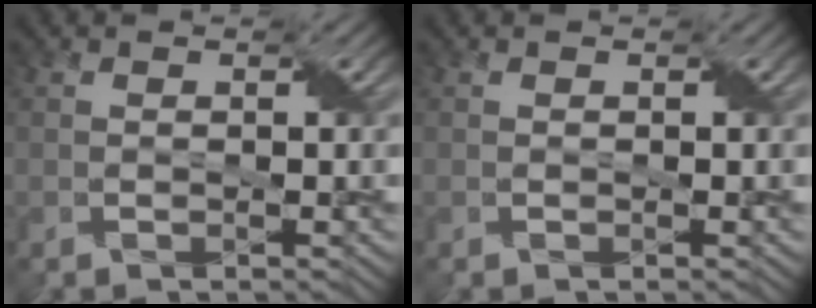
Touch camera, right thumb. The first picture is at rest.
{"total": 0.0}